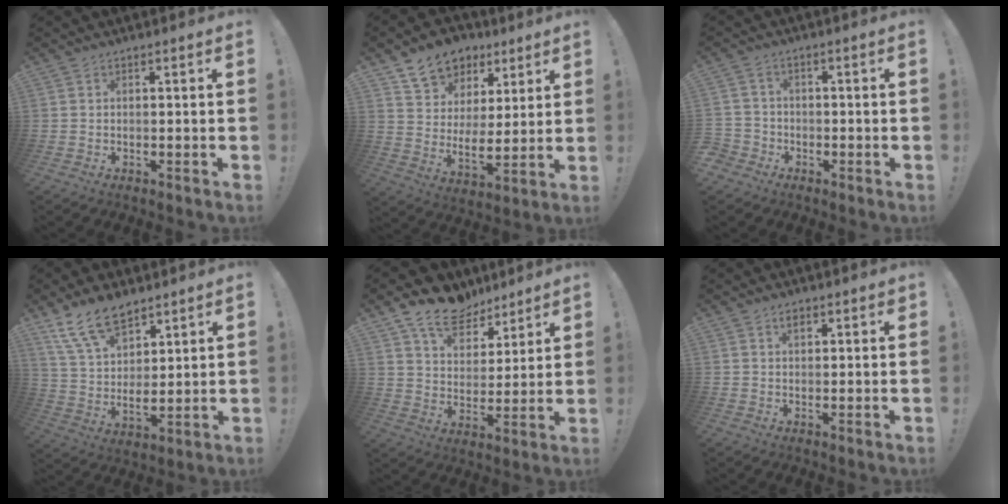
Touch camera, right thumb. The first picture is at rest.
{"total": 12.5, "force": [8.2, 8.4, 4.2], "torque": [-0.064, -0.060, 0.154]}
{"total": 3.9, "force": [-1.8, 3.3, 1.0], "torque": [-0.028, 0.014, -0.032]}
{"total": 14.1, "force": [10.1, 6.8, 7.2], "torque": [-0.132, -0.061, 0.189]}
{"total": 13.6, "force": [10.0, 7.6, 5.1], "torque": [-0.090, -0.064, 0.189]}
{"total": 2.3, "force": [1.4, 1.2, 1.3], "torque": [-0.018, -0.001, 0.022]}